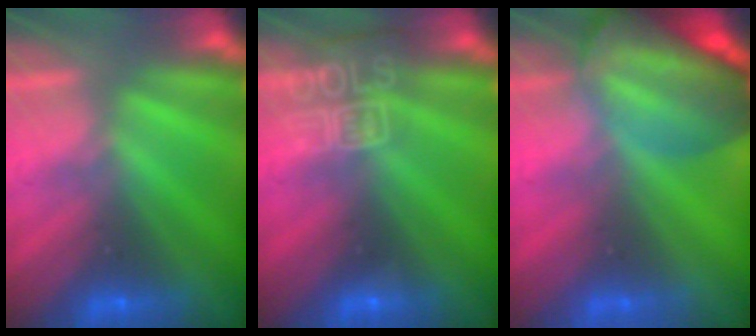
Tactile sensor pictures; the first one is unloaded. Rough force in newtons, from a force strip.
{"total": 7.1}
{"total": 5.7}